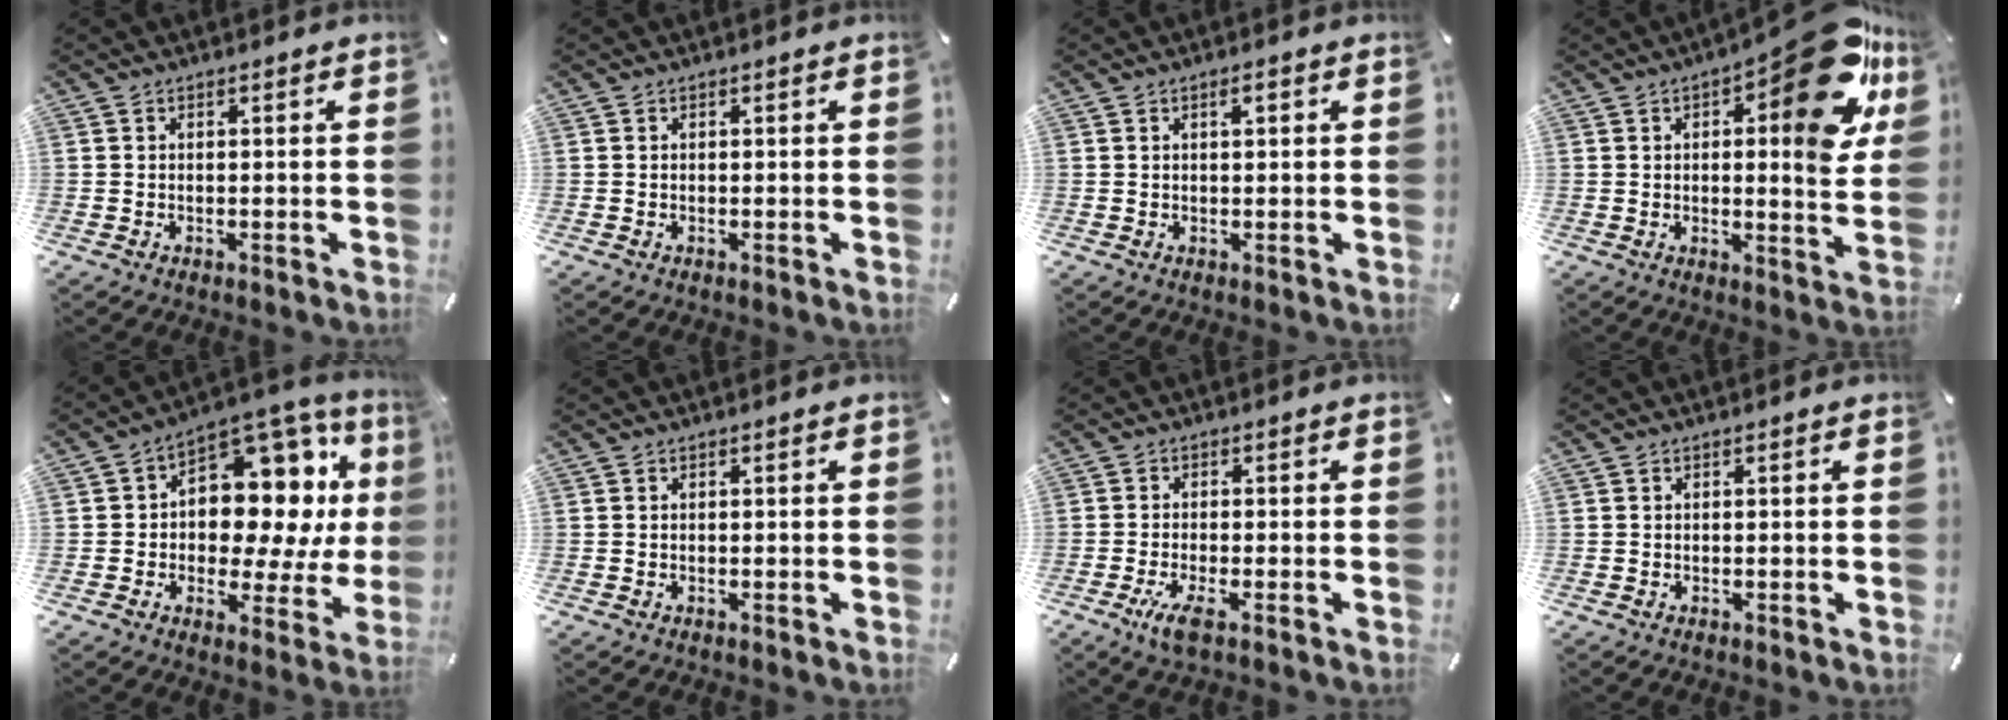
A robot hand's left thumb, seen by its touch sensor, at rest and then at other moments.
{"total": 0.0}
{"total": 1.7, "force": [0.7, 0.7, 1.4], "torque": [-0.021, 0.001, 0.009]}
{"total": 22.0, "force": [10.3, 8.2, 17.6], "torque": [-0.203, -0.083, 0.159]}
{"total": 14.7, "force": [3.6, 10.4, 9.7], "torque": [-0.115, -0.049, 0.065]}
{"total": 0.0}
{"total": 4.6, "force": [-2.1, 1.3, 3.9], "torque": [-0.087, -0.010, -0.039]}
{"total": 0.0}